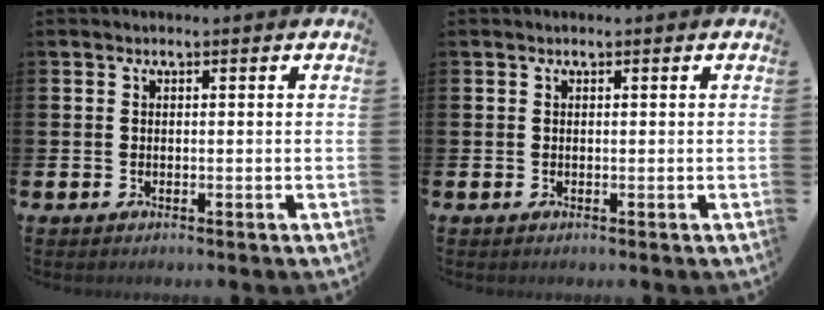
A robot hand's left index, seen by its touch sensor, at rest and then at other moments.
{"total": 0.0}